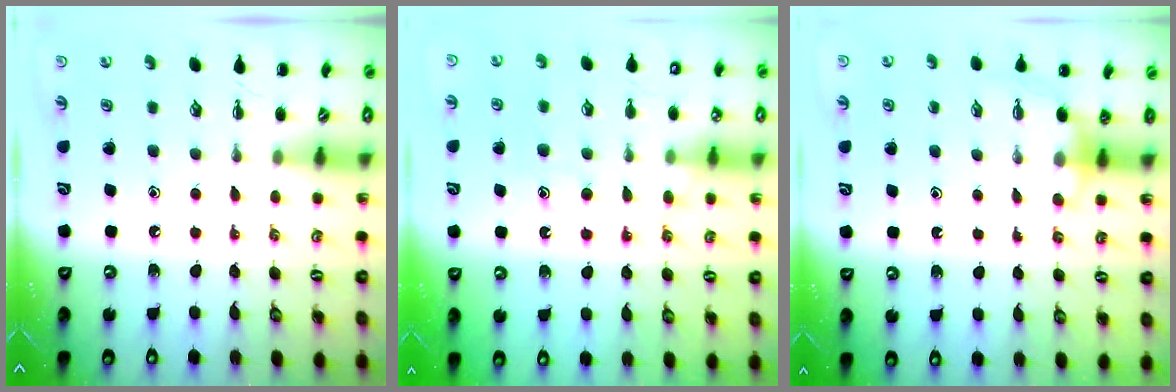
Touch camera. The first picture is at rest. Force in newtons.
{"total": 11.9, "press": 11.9, "slide": 0.7}
{"total": 4.0, "press": 3.9, "slide": 1.1}